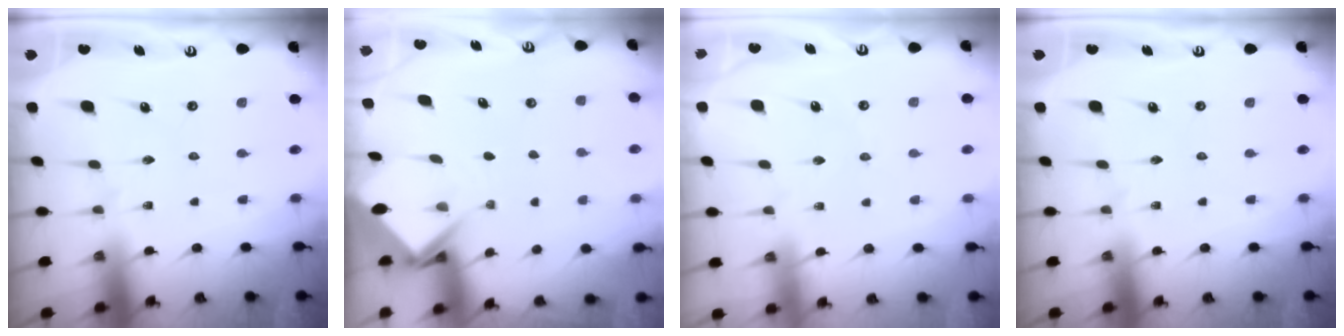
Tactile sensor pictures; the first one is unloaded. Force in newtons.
{"total": 4.2, "press": 4.2, "slide": 0.2}
{"total": 1.3, "press": 1.3, "slide": 0.2}
{"total": 0.0}